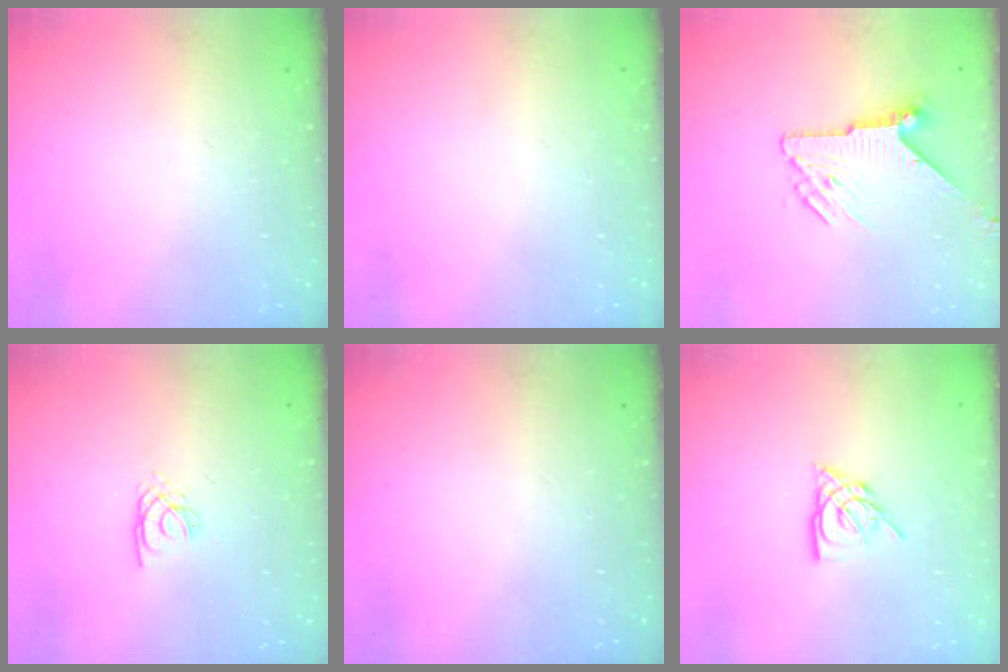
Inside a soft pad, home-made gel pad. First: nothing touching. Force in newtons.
{"total": 0.0}
{"total": 7.8, "press": 7.8, "slide": 0.2}
{"total": 1.8, "press": 1.8, "slide": 0.2}
{"total": 0.0}
{"total": 6.1, "press": 6.1, "slide": 0.4}